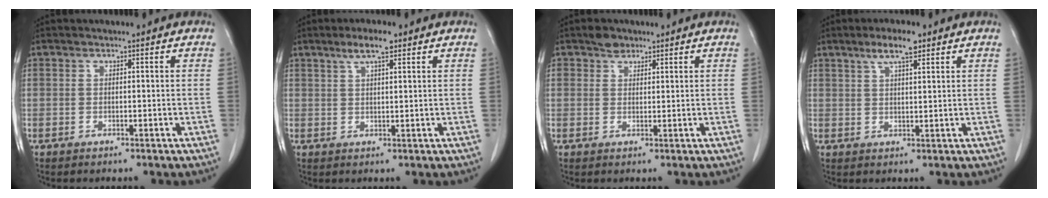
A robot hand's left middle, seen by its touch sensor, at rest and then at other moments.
{"total": 4.3, "force": [2.8, 0.6, 3.2], "torque": [-0.061, 0.007, 0.049]}
{"total": 2.3, "force": [1.8, 1.4, 0.6], "torque": [-0.011, 0.007, 0.030]}
{"total": 5.0, "force": [3.3, 0.8, 3.7], "torque": [-0.069, 0.007, 0.057]}